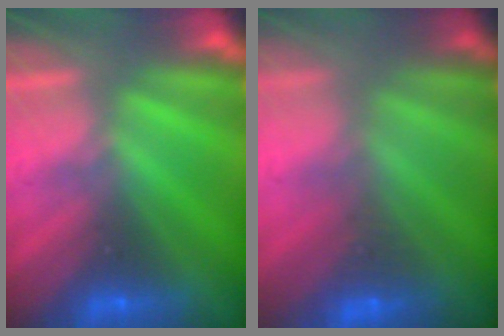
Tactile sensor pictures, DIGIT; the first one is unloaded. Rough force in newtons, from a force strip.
{"total": 2.5}